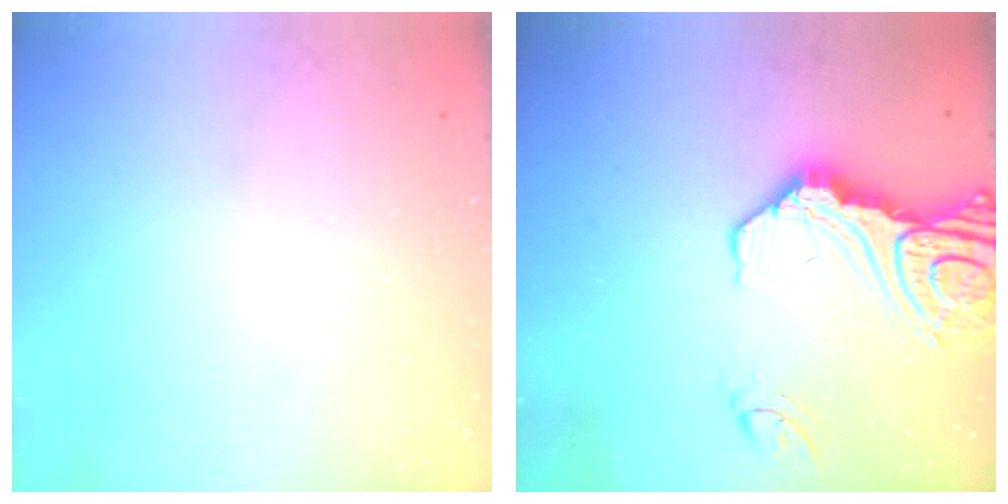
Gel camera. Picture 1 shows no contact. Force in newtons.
{"total": 18.8, "press": 18.7, "slide": 2.5}